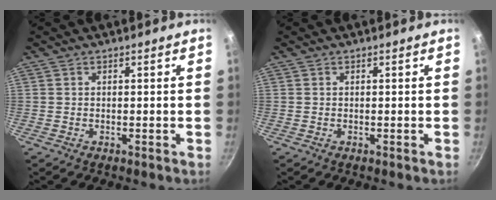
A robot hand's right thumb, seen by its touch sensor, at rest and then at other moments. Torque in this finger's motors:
{"motor_torque": [0.17, -0.17, 0.03, 0.03, 0.00]}